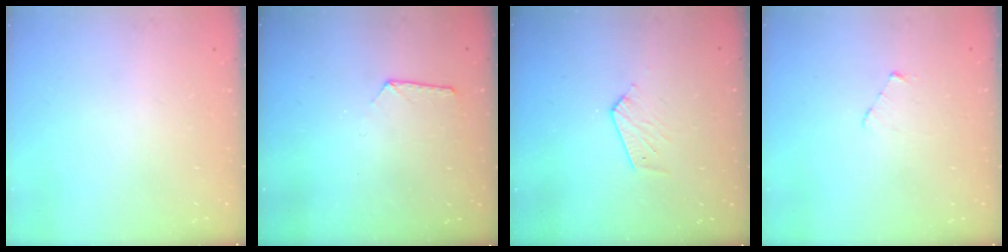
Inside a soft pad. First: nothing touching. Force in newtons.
{"total": 6.3, "press": 6.3, "slide": 0.6}
{"total": 4.8, "press": 4.8, "slide": 0.5}
{"total": 2.6, "press": 2.6, "slide": 0.3}